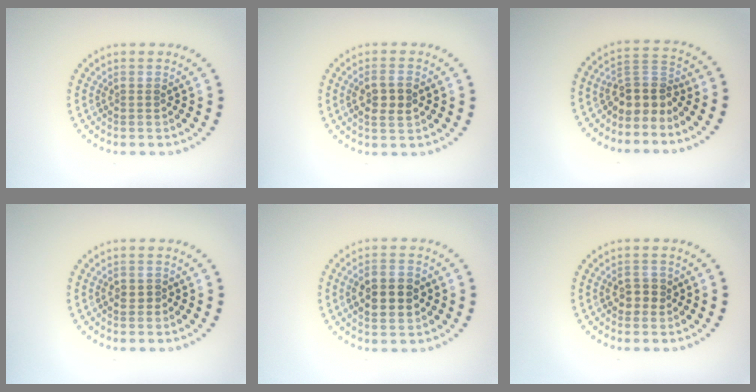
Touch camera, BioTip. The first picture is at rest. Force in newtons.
{"total": 2.7, "press": 2.7, "slide": 0.6}
{"total": 3.3, "press": 2.5, "slide": 2.2}
{"total": 0.7, "press": 0.6, "slide": 0.3}
{"total": 4.7, "press": 4.7, "slide": 0.2}
{"total": 1.9, "press": 1.8, "slide": 0.6}